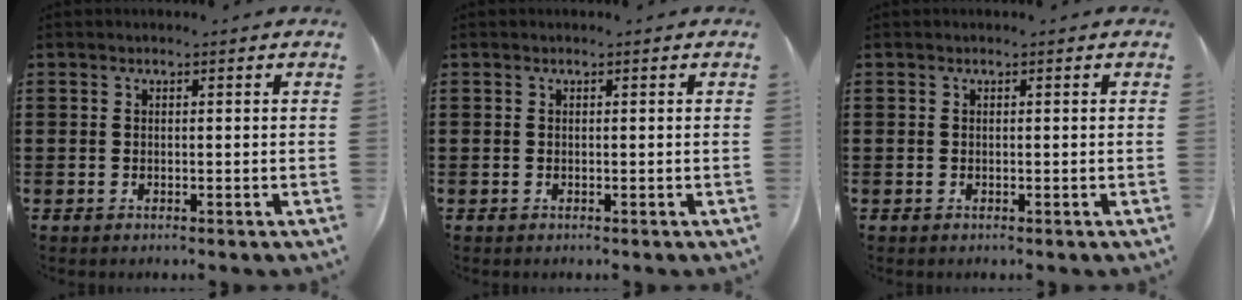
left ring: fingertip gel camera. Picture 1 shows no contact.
{"total": 0.0}
{"total": 0.0}